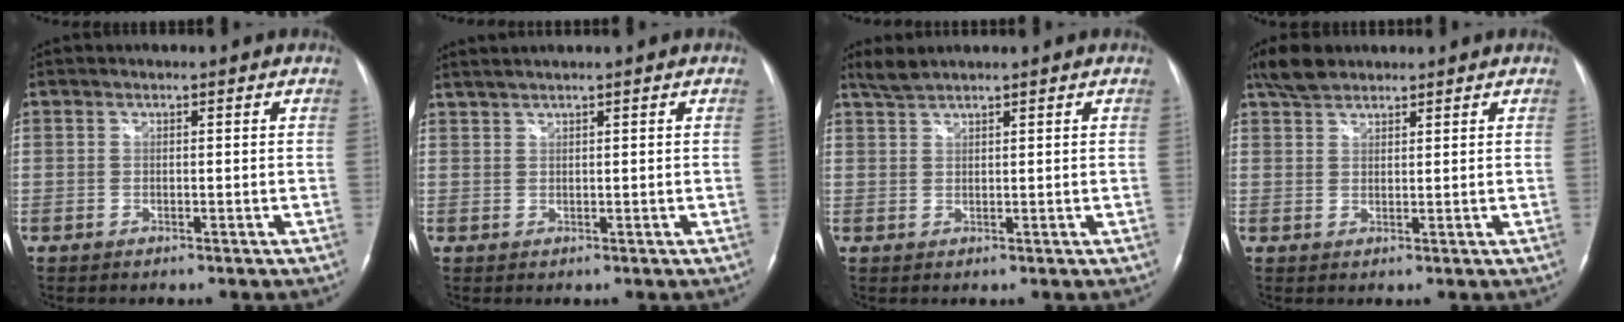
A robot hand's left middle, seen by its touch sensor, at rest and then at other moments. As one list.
[{"total": 2.5, "force": [2.2, -0.3, 1.3], "torque": [-0.027, 0.015, 0.045]}, {"total": 2.2, "force": [2.1, -0.1, 0.6], "torque": [-0.018, 0.011, 0.046]}, {"total": 4.1, "force": [3.4, 1.7, 1.4], "torque": [-0.035, 0.014, 0.068]}]